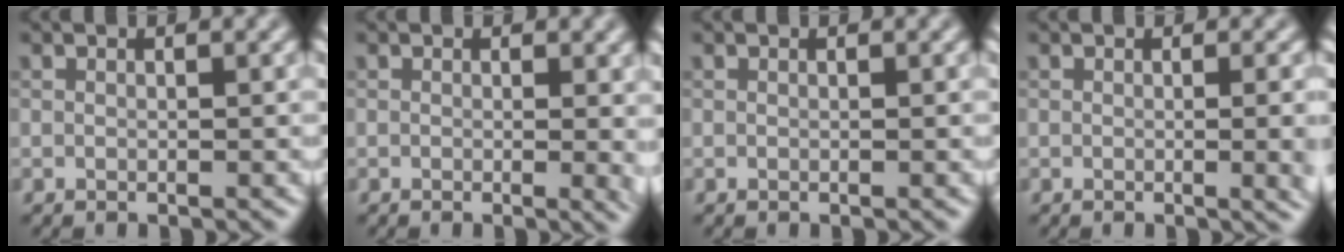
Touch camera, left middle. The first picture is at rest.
{"total": 2.2, "force": [0.1, 0.7, 2.1], "torque": [-0.020, -0.006, 0.002]}
{"total": 0.0}
{"total": 4.1, "force": [-0.2, 1.6, 3.7], "torque": [-0.029, -0.004, 0.000]}